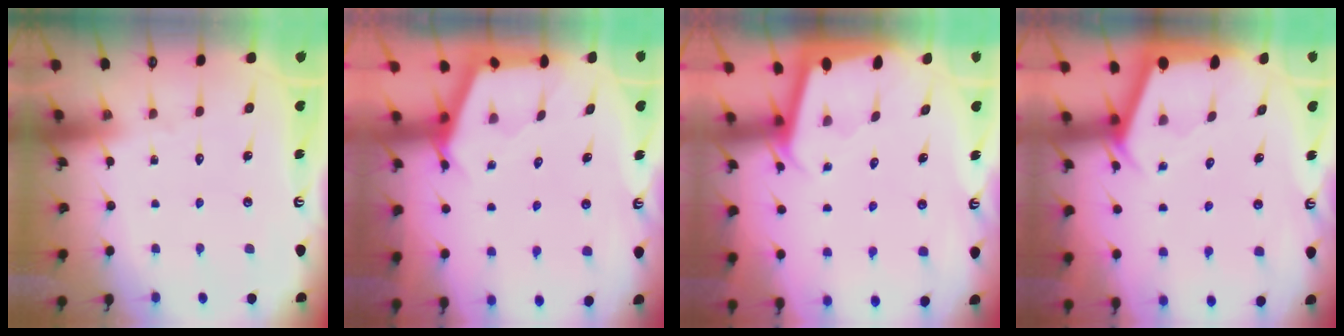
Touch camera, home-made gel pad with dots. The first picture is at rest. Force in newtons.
{"total": 2.9, "press": 2.8, "slide": 0.4}
{"total": 2.1, "press": 2.1, "slide": 0.1}
{"total": 2.2, "press": 2.2, "slide": 0.3}